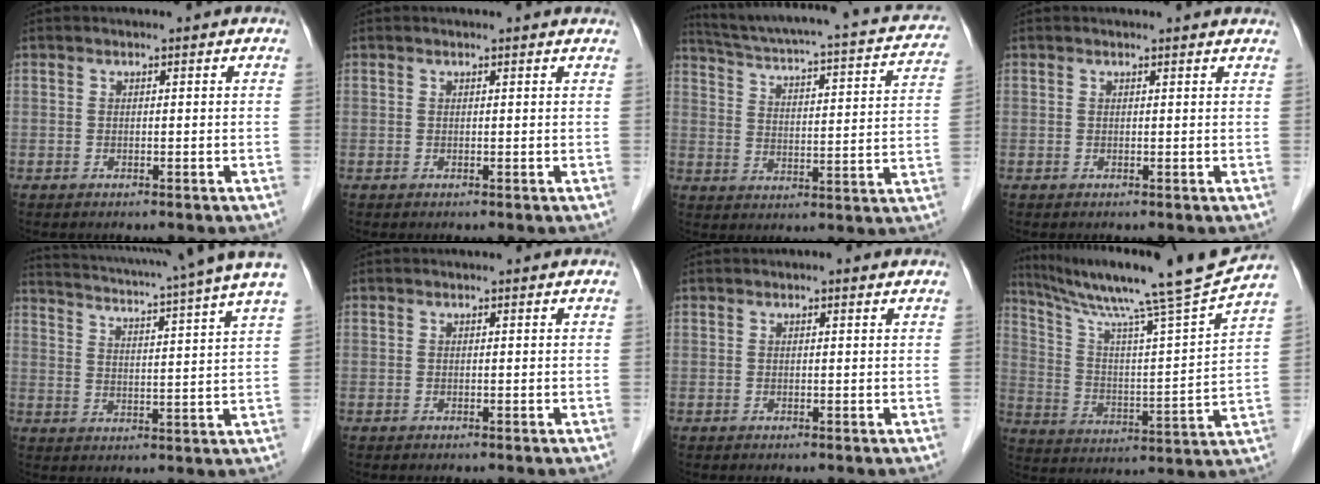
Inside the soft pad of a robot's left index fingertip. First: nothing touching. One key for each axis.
{"total": 2.0, "fx": 1.9, "fy": -0.1, "fz": 0.5, "tx": -0.012, "ty": 0.003, "tz": 0.015}
{"total": 21.9, "fx": 18.8, "fy": 3.5, "fz": 10.6, "tx": -0.164, "ty": -0.009, "tz": 0.240}
{"total": 3.2, "fx": 3.1, "fy": 0.1, "fz": 0.7, "tx": -0.012, "ty": 0.004, "tz": 0.024}
{"total": 19.0, "fx": 16.4, "fy": -1.6, "fz": 9.5, "tx": -0.168, "ty": -0.033, "tz": 0.208}
{"total": 0.0}
{"total": 0.8, "fx": 0.6, "fy": 0.1, "fz": 0.6, "tx": -0.009, "ty": 0.006, "tz": 0.008}
{"total": 19.9, "fx": 17.1, "fy": -3.0, "fz": 9.6, "tx": -0.168, "ty": -0.040, "tz": 0.259}